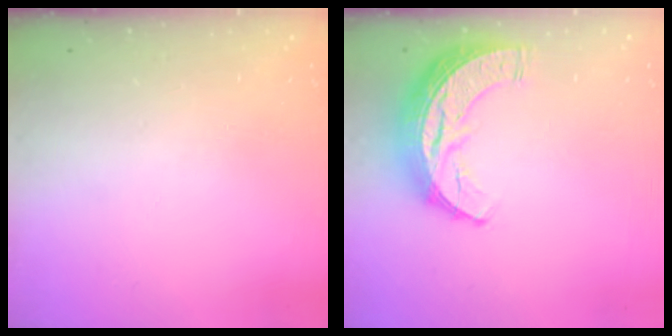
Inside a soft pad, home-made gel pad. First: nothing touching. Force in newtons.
{"total": 11.3, "press": 11.2, "slide": 0.7}